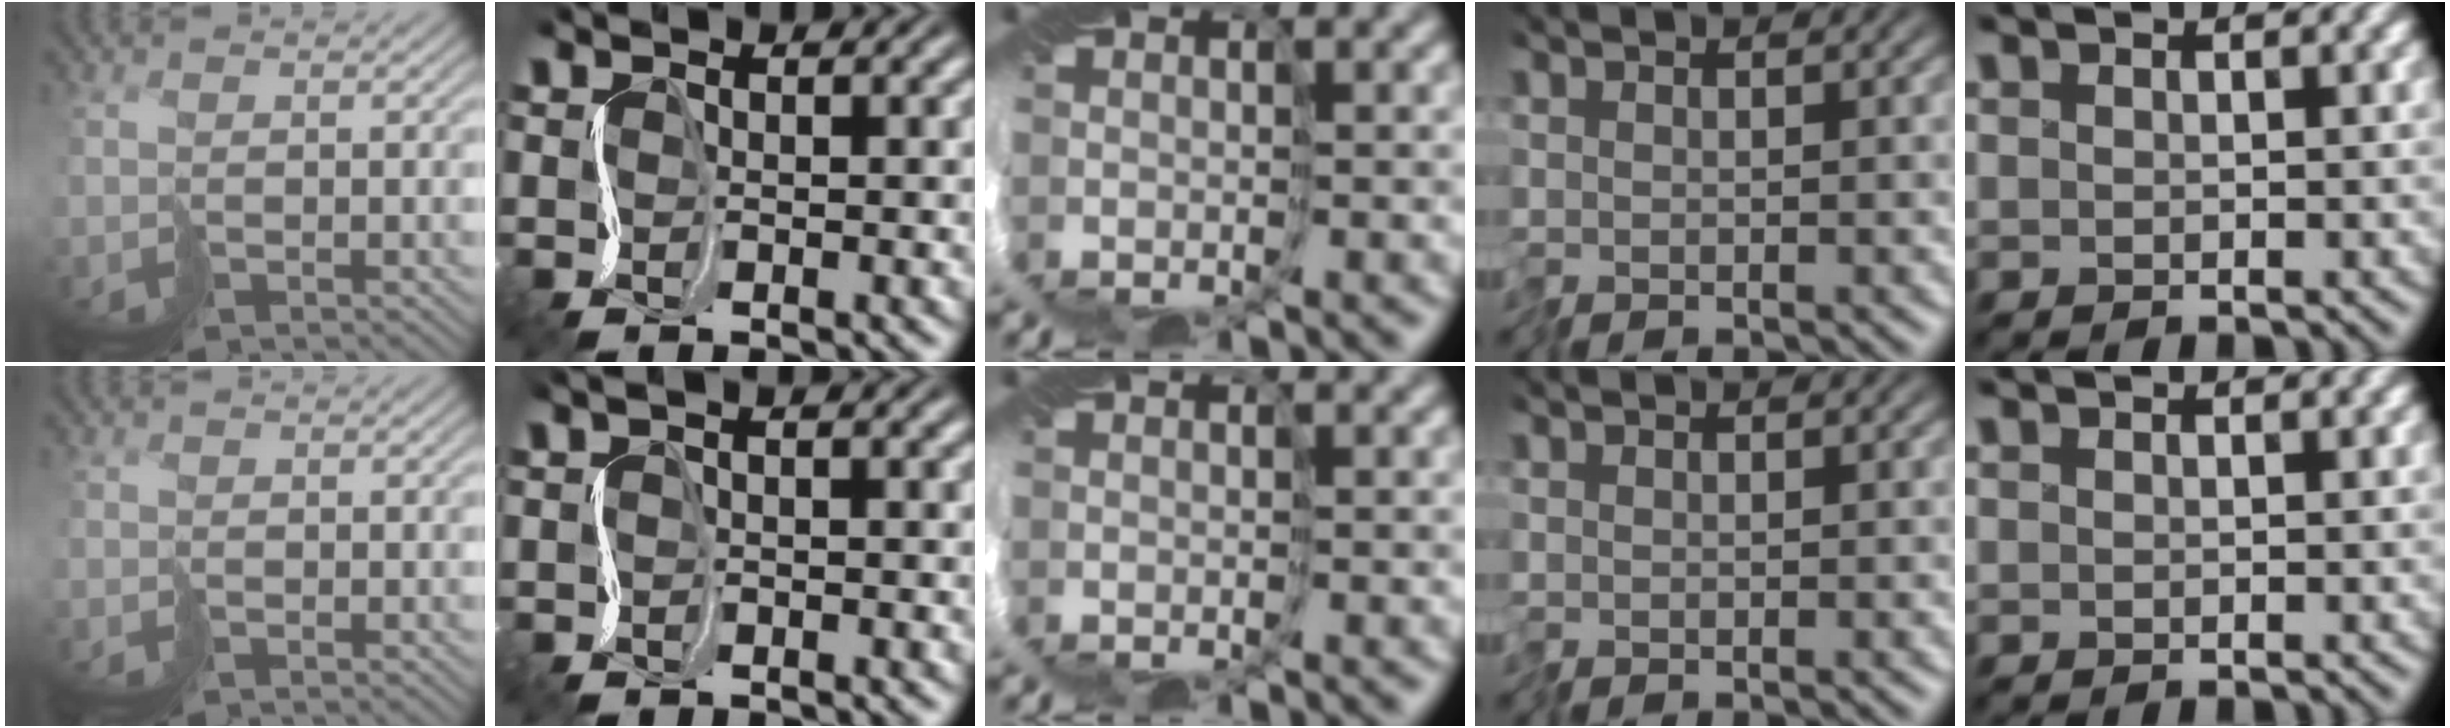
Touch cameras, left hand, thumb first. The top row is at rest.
{"thumb": {"total": 1.3, "force": [-0.7, 1.0, 0.7], "torque": [-0.016, -0.004, -0.016]}, "index": {"total": 0.9, "force": [0.1, 0.3, 0.9], "torque": [-0.019, 0.003, -0.002]}}